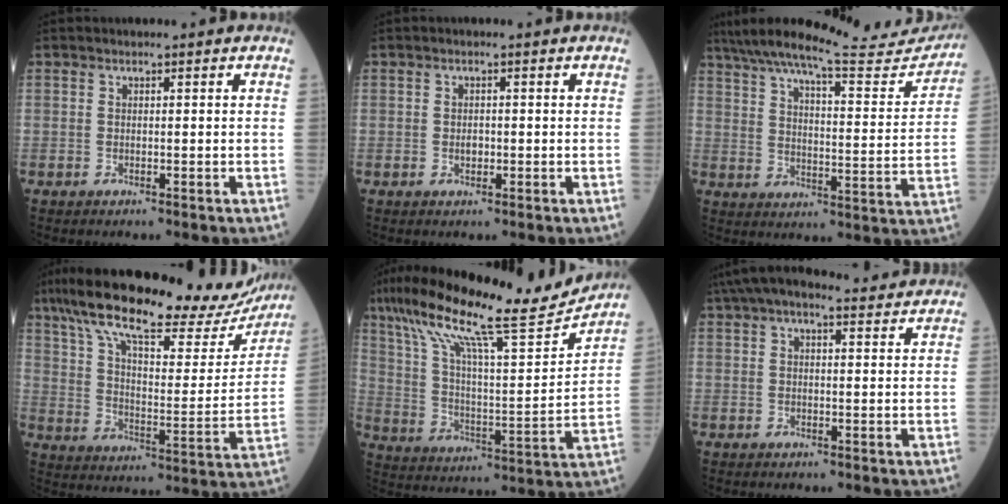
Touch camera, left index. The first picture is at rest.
{"total": 1.3, "force": [-0.2, 0.9, 0.9], "torque": [-0.017, 0.001, -0.002]}
{"total": 22.8, "force": [21.1, 2.0, 8.4], "torque": [-0.138, -0.040, 0.283]}
{"total": 29.8, "force": [24.6, 7.1, 15.2], "torque": [-0.253, -0.003, 0.334]}
{"total": 21.3, "force": [17.7, 2.0, 11.6], "torque": [-0.213, 0.017, 0.285]}
{"total": 10.2, "force": [8.5, 2.7, 4.9], "torque": [-0.086, 0.047, 0.122]}